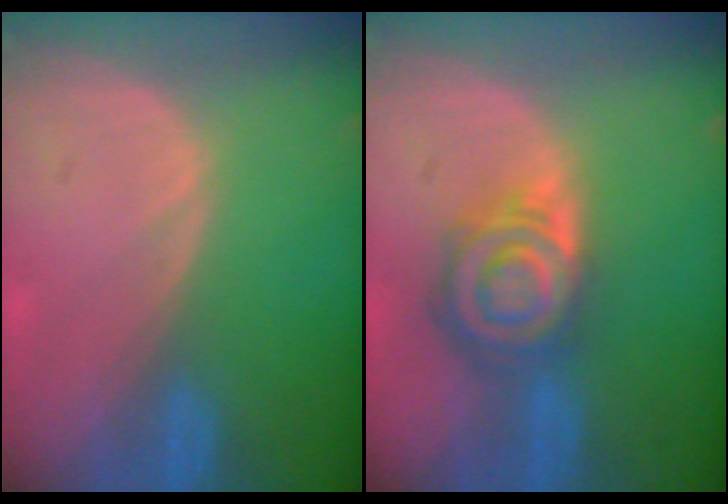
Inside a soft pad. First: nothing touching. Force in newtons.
{"total": 7.9, "press": 7.1, "slide": 3.6}